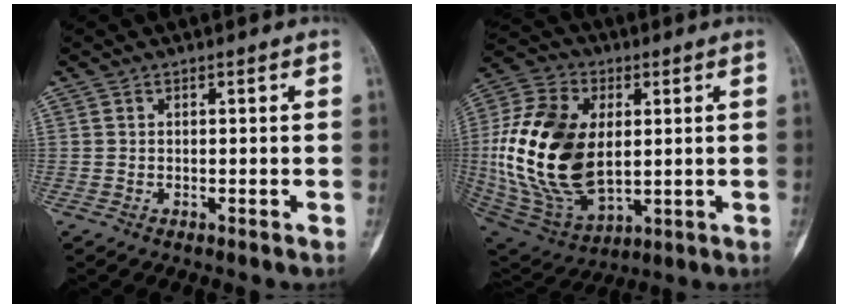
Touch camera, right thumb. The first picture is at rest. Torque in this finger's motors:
{"motor_torque": [2.28, 2.32, 0.87, -1.07, 0.37]}